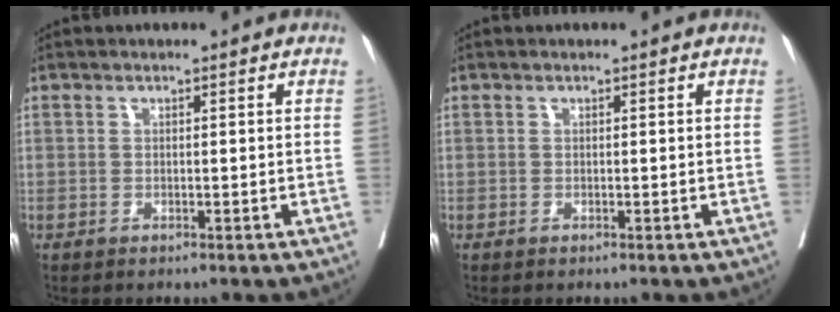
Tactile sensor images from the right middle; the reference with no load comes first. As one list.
[{"total": 0.0}]